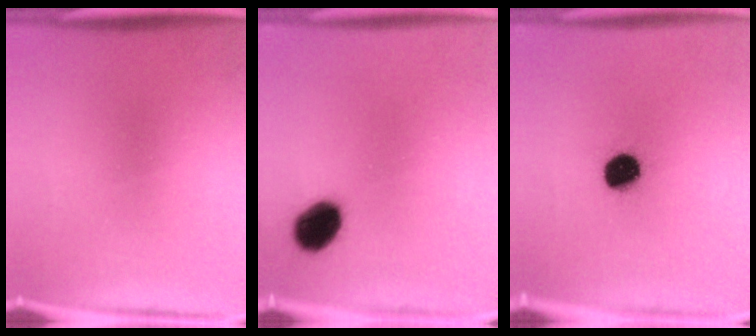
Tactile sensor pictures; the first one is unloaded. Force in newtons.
{"total": 8.8}
{"total": 9.6}